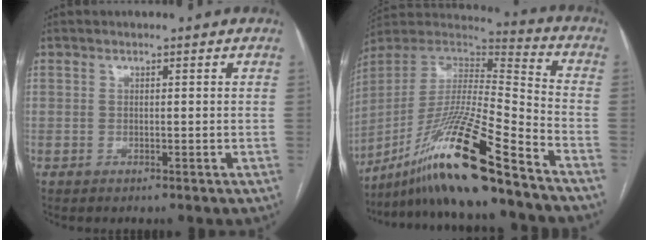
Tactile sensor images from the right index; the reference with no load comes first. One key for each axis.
{"total": 20.4, "fx": -14.8, "fy": -0.2, "fz": 14.1, "tx": -0.294, "ty": -0.017, "tz": -0.277}